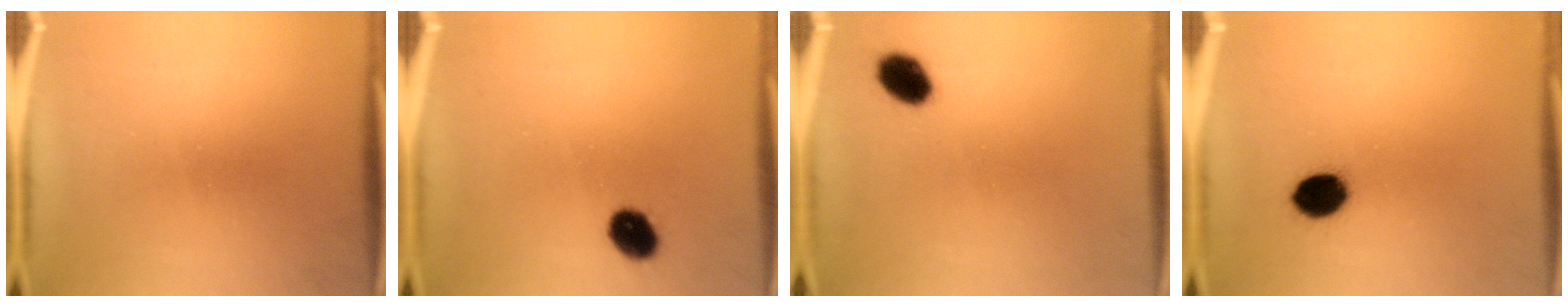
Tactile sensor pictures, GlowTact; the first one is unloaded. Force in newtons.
{"total": 6.0}
{"total": 5.5}
{"total": 8.1}